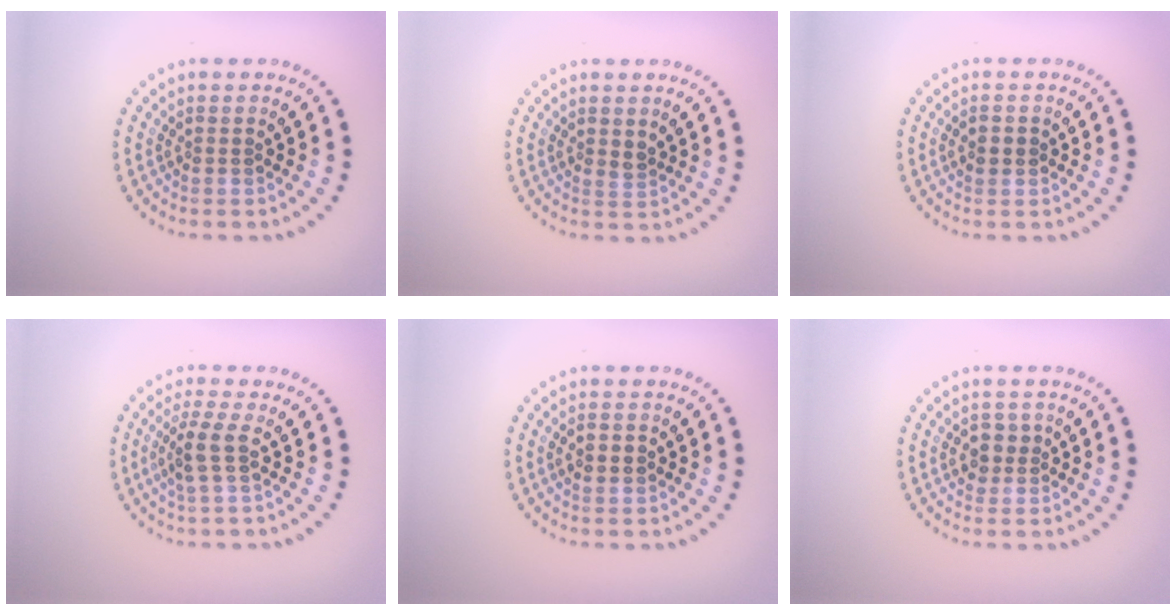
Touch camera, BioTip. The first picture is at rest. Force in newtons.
{"total": 1.0, "press": 0.8, "slide": 0.6}
{"total": 1.3, "press": 1.3, "slide": 0.3}
{"total": 2.6, "press": 2.0, "slide": 1.7}
{"total": 2.1, "press": 2.1, "slide": 0.2}
{"total": 1.7, "press": 1.6, "slide": 0.6}